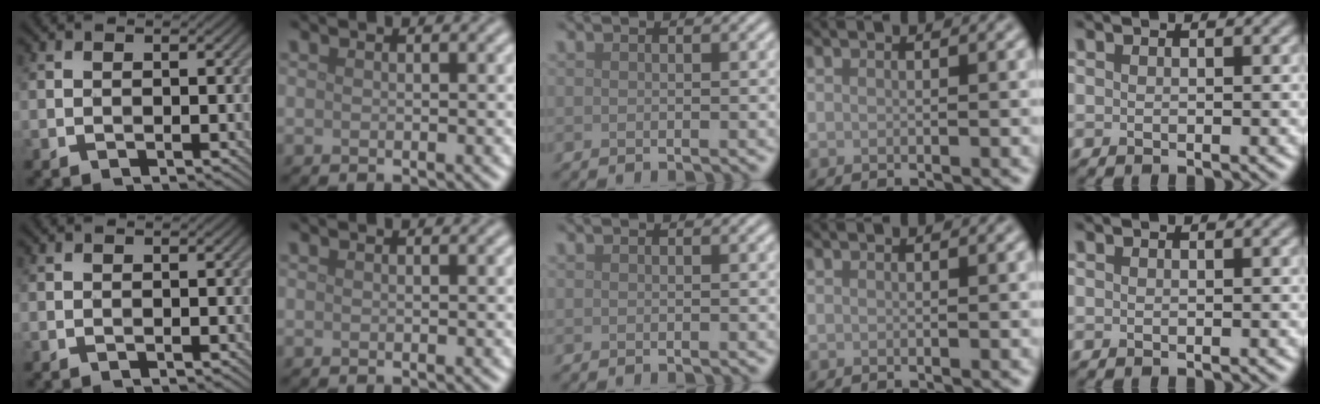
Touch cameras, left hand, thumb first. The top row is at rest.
{}